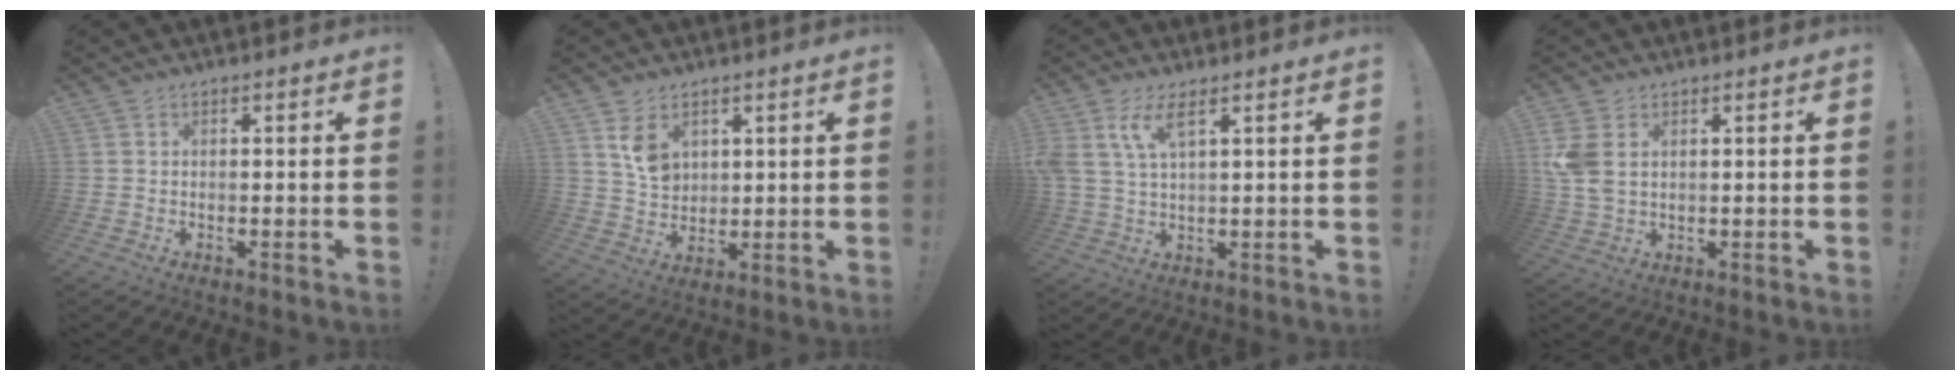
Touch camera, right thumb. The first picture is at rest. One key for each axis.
{"total": 8.0, "fx": 4.0, "fy": 5.8, "fz": 3.9, "tx": -0.042, "ty": -0.023, "tz": 0.077}
{"total": 8.0, "fx": 4.1, "fy": 3.0, "fz": 6.2, "tx": -0.123, "ty": -0.009, "tz": 0.076}
{"total": 6.6, "fx": 2.1, "fy": 4.4, "fz": 4.5, "tx": -0.088, "ty": -0.009, "tz": 0.041}